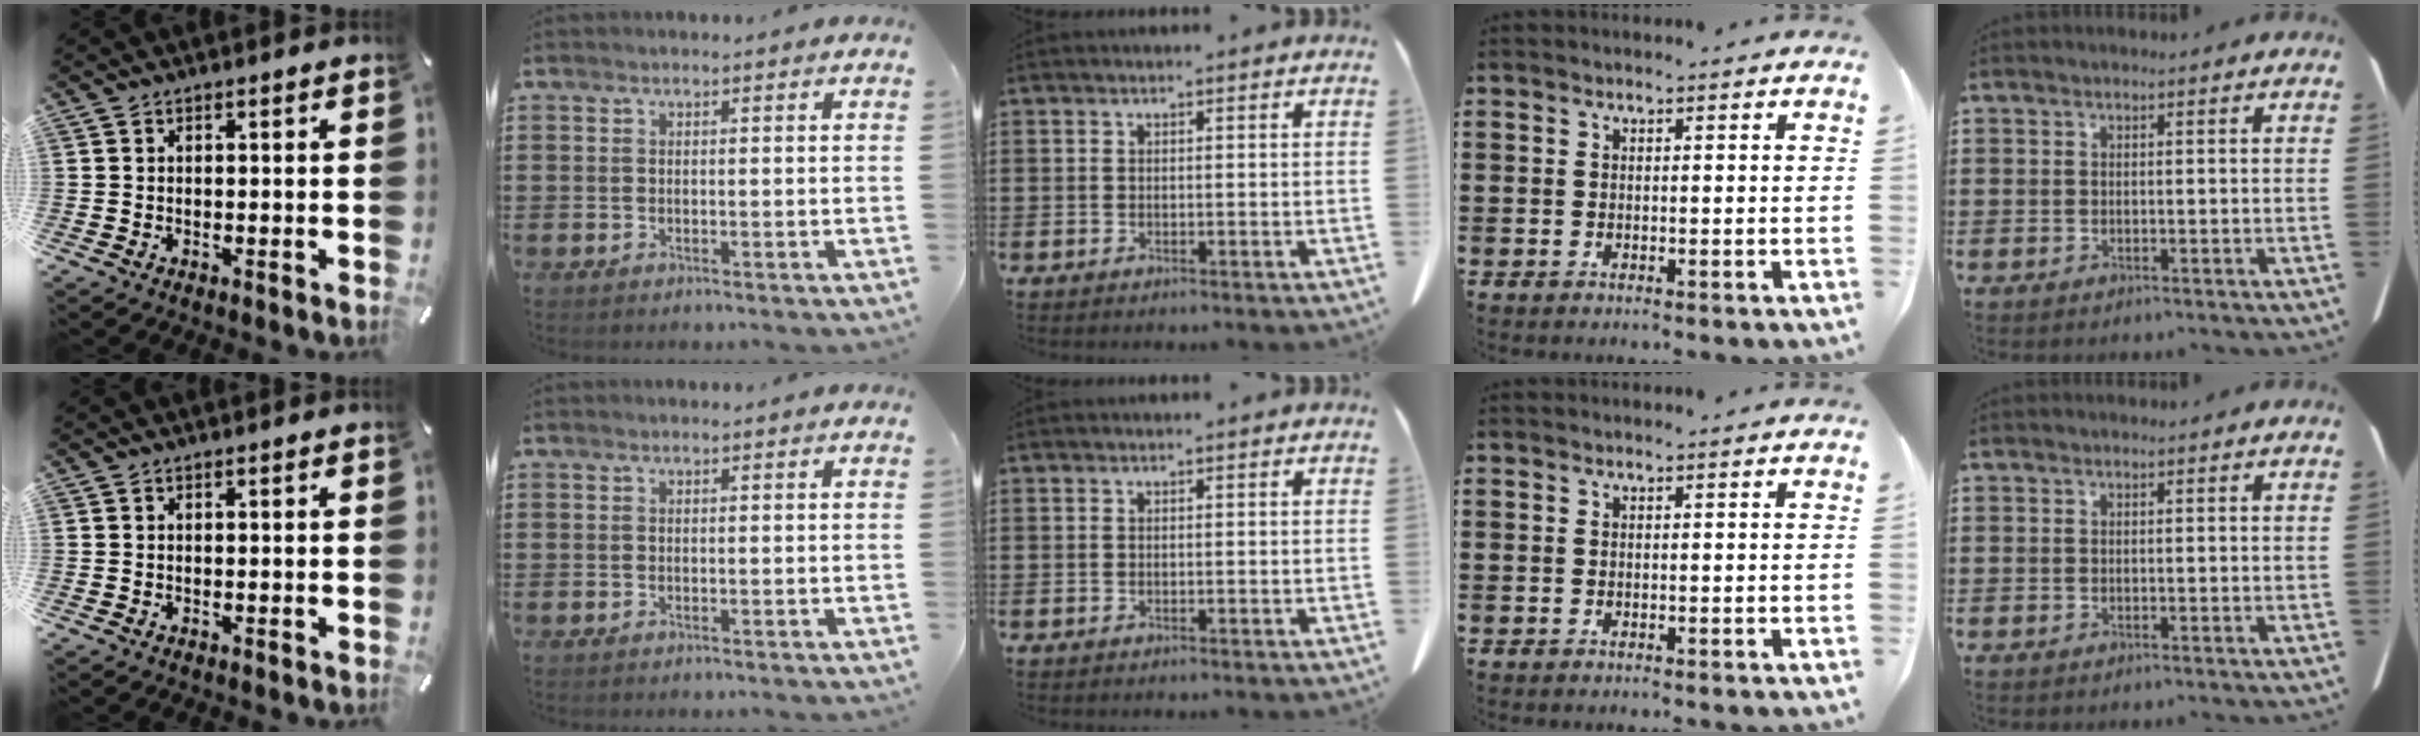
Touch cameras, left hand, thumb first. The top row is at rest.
{}